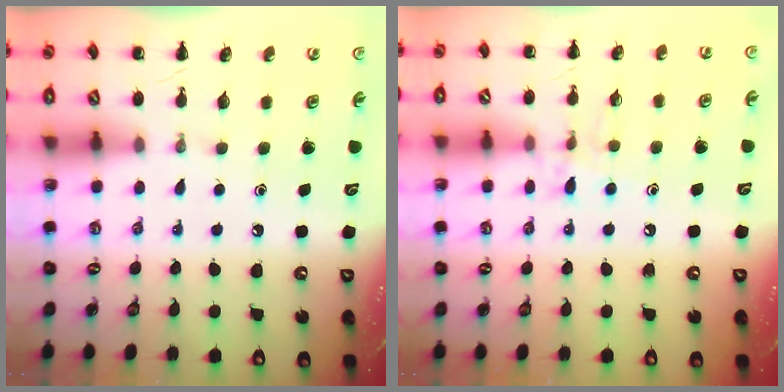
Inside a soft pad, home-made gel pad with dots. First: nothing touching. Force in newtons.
{"total": 8.0, "press": 7.8, "slide": 1.6}